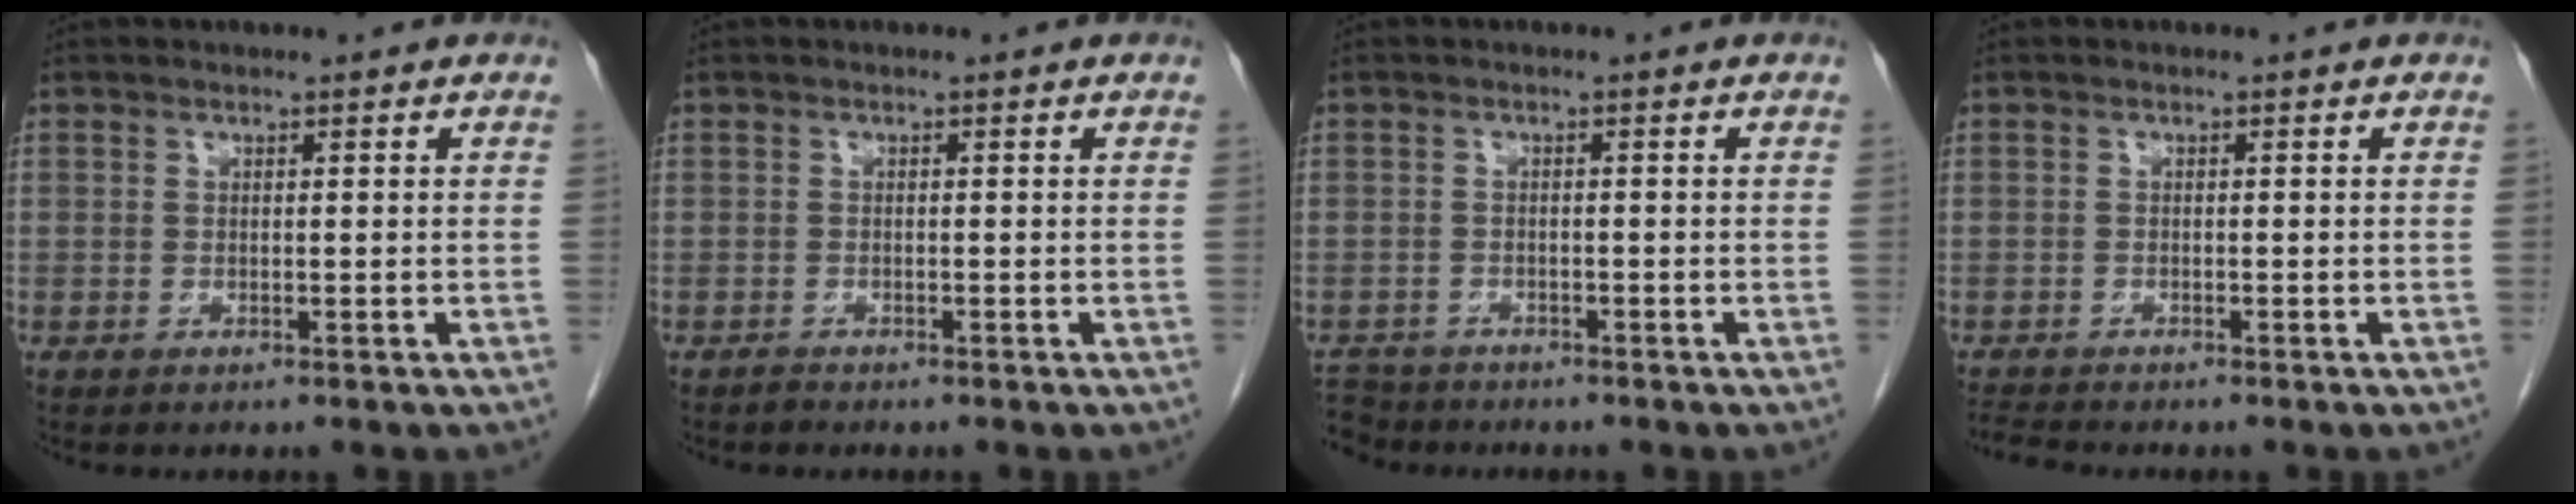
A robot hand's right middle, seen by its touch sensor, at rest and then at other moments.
{"total": 0.6, "force": [-0.6, 0.2, 0.0], "torque": [-0.005, -0.001, -0.012]}
{"total": 4.5, "force": [-4.2, 1.8, -0.2], "torque": [0.002, -0.008, -0.075]}
{"total": 2.0, "force": [-1.9, -0.3, 0.2], "torque": [-0.013, -0.013, -0.036]}